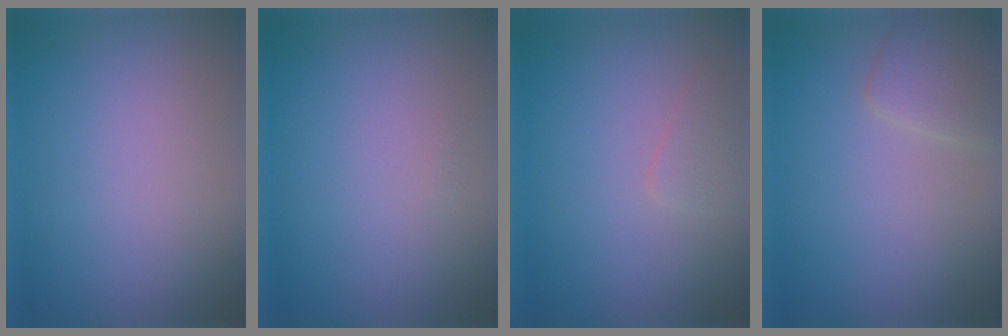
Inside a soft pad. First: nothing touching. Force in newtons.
{"total": 0.0}
{"total": 1.0, "press": 1.0, "slide": 0.0}
{"total": 2.6, "press": 2.6, "slide": 0.1}